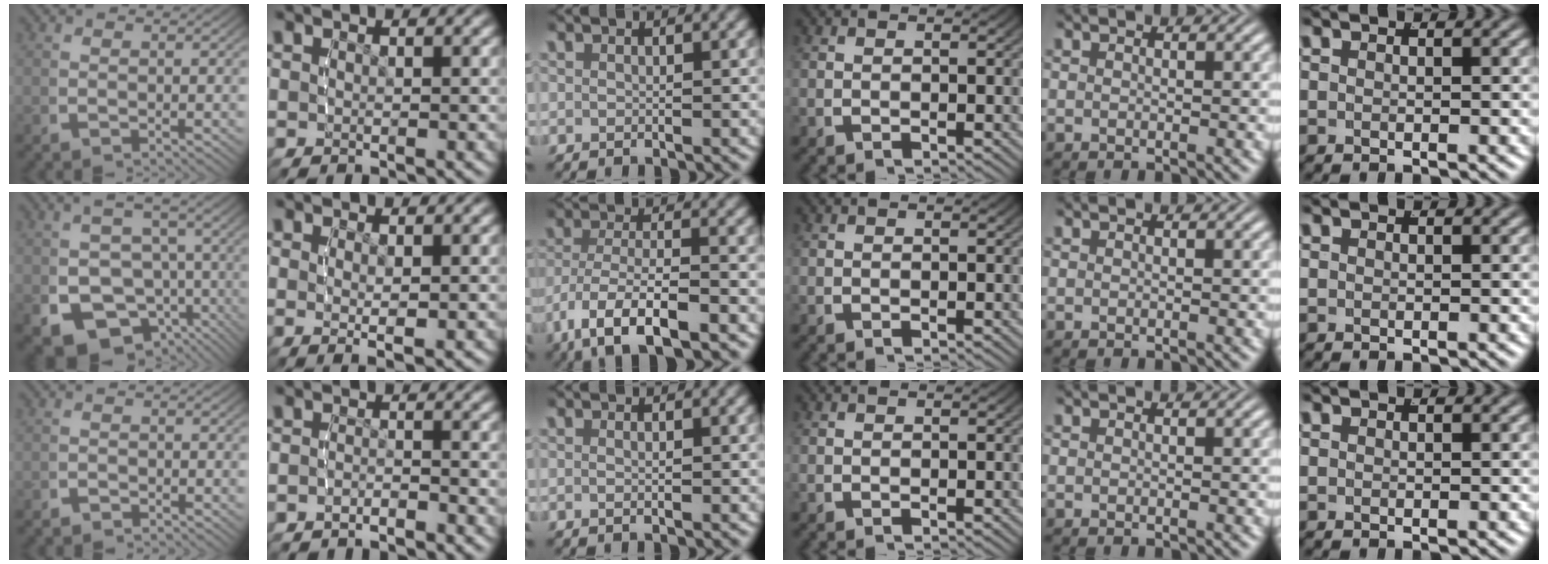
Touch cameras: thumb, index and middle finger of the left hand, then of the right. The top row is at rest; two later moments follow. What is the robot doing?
{"motion": "lift_and_place", "object": "cloth"}